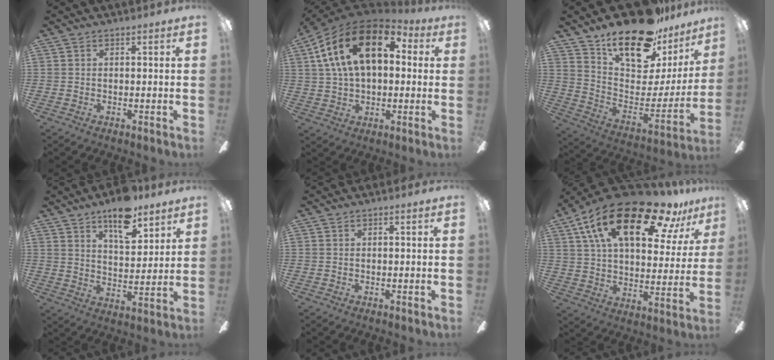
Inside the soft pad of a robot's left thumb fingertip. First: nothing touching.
{"total": 20.1, "force": [6.9, 11.8, 14.8], "torque": [-0.283, -0.006, 0.114]}
{"total": 21.7, "force": [16.8, 8.8, 10.6], "torque": [-0.172, -0.117, 0.290]}
{"total": 12.4, "force": [9.0, 5.1, 6.9], "torque": [-0.101, -0.043, 0.155]}
{"total": 0.0}
{"total": 23.9, "force": [14.5, 10.3, 15.9], "torque": [-0.273, -0.073, 0.243]}